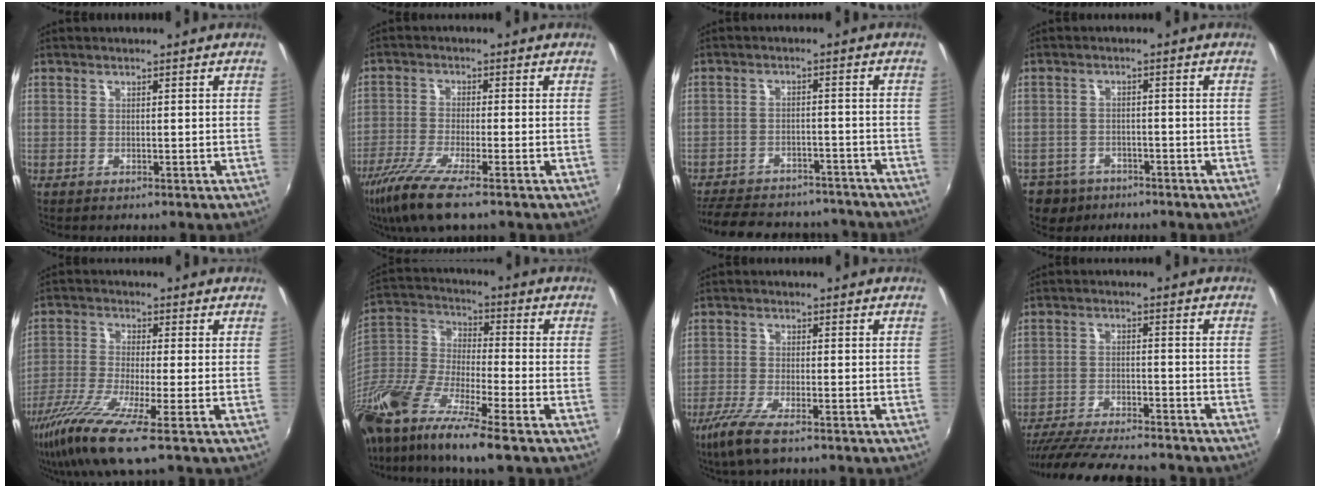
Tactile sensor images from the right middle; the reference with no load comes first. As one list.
[{"total": 9.3, "force": [-6.4, 0.7, 6.7], "torque": [-0.156, -0.034, -0.122]}, {"total": 21.2, "force": [-18.0, 7.9, 7.8], "torque": [-0.176, 0.016, -0.234]}, {"total": 6.6, "force": [-4.7, 4.3, 1.4], "torque": [-0.050, 0.002, -0.077]}, {"total": 12.8, "force": [-7.3, 1.0, 10.5], "torque": [-0.228, -0.041, -0.142]}, {"total": 20.3, "force": [-13.6, 3.5, 14.7], "torque": [-0.292, -0.042, -0.271]}, {"total": 6.8, "force": [-4.5, 1.1, 5.0], "torque": [-0.122, -0.022, -0.087]}, {"total": 18.8, "force": [-16.5, 3.2, 8.5], "torque": [-0.166, -0.028, -0.255]}]